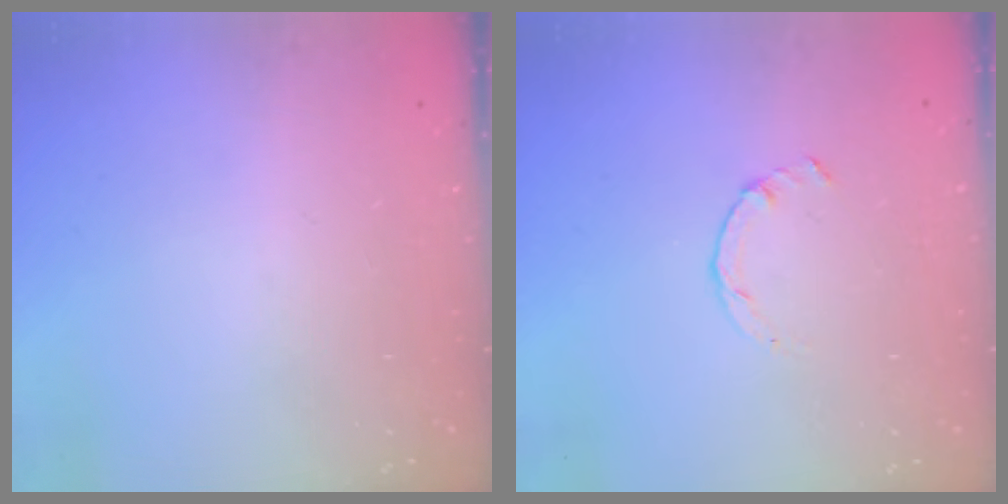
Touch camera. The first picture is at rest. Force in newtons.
{"total": 0.9, "press": 0.9, "slide": 0.3}